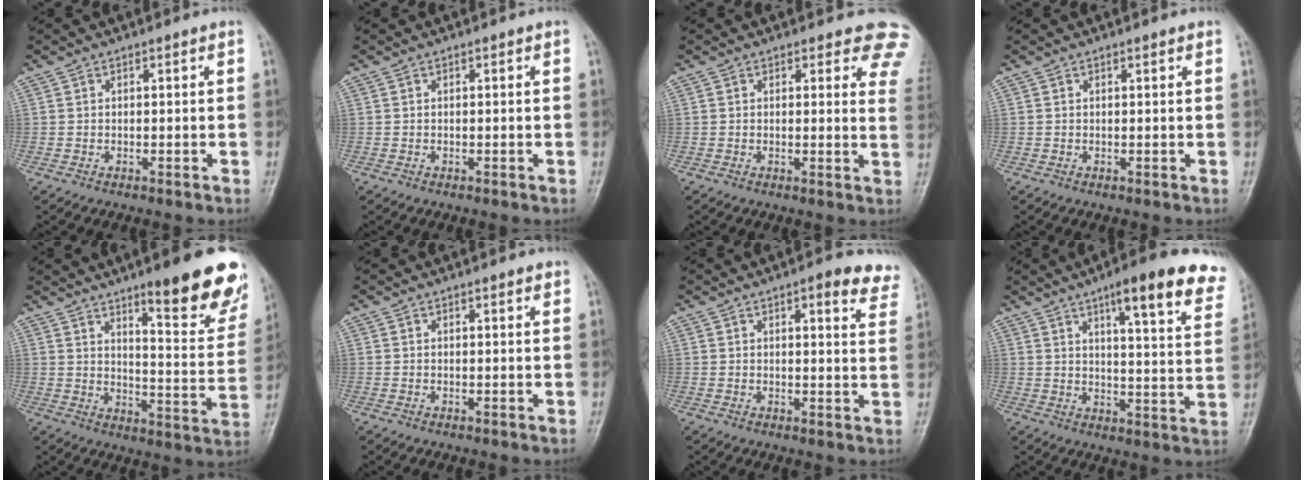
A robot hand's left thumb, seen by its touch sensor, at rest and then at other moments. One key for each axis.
{"total": 0.0}
{"total": 8.4, "fx": 7.0, "fy": 3.4, "fz": 3.2, "tx": 0.014, "ty": -0.030, "tz": 0.046}
{"total": 0.6, "fx": 0.5, "fy": 0.1, "fz": 0.4, "tx": -0.007, "ty": -0.001, "tz": 0.005}
{"total": 18.6, "fx": 11.8, "fy": 3.9, "fz": 13.9, "tx": -0.136, "ty": -0.073, "tz": 0.165}
{"total": 1.1, "fx": 0.8, "fy": 0.2, "fz": 0.7, "tx": -0.008, "ty": -0.003, "tz": 0.010}
{"total": 8.5, "fx": 6.0, "fy": 2.6, "fz": 5.3, "tx": -0.035, "ty": -0.024, "tz": 0.056}
{"total": 18.0, "fx": 11.5, "fy": 4.0, "fz": 13.3, "tx": -0.144, "ty": -0.042, "tz": 0.140}